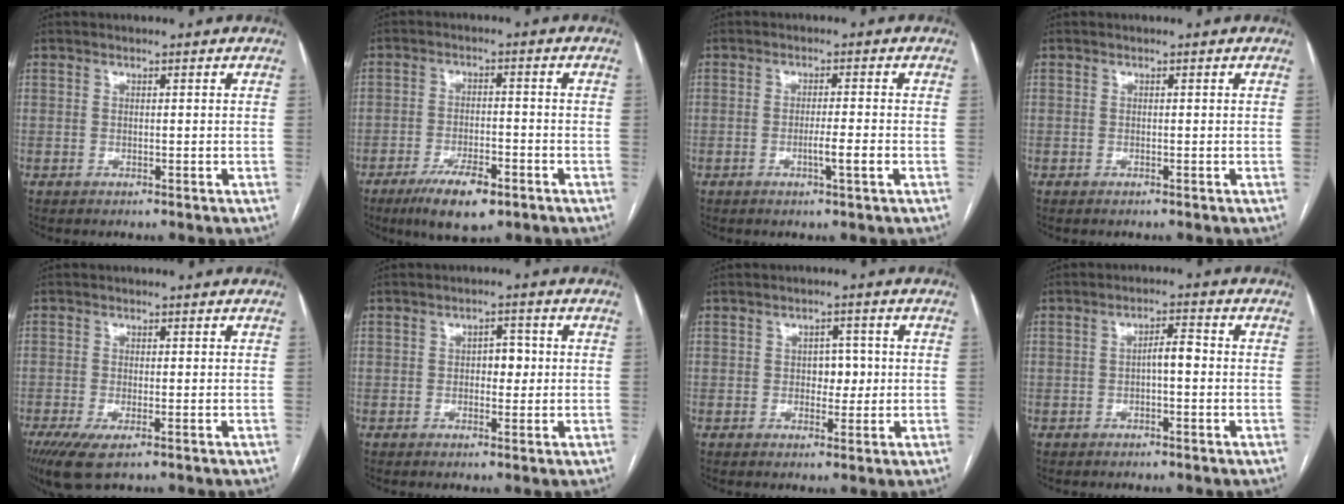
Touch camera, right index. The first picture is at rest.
{"total": 8.3, "force": [-5.1, 2.5, 6.1], "torque": [-0.109, -0.009, -0.081]}
{"total": 3.3, "force": [-1.1, -0.2, 3.1], "torque": [-0.052, -0.004, -0.019]}
{"total": 0.0}
{"total": 5.4, "force": [-3.0, 1.3, 4.3], "torque": [-0.080, -0.017, -0.050]}
{"total": 2.9, "force": [0.1, 1.7, 2.3], "torque": [-0.029, 0.009, 0.001]}
{"total": 3.3, "force": [0.1, 2.2, 2.5], "torque": [-0.027, 0.007, 0.003]}
{"total": 3.0, "force": [-0.4, 0.8, 2.9], "torque": [-0.045, 0.010, -0.006]}